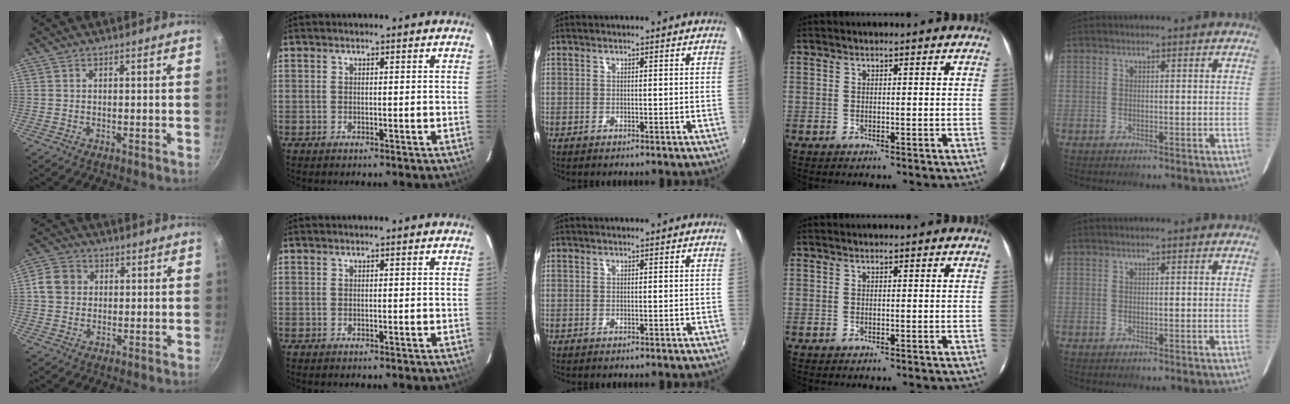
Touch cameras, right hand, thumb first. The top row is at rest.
{"thumb": {"total": 5.9, "force": [0.9, 5.2, 2.5], "torque": [-0.025, 0.007, 0.005]}}